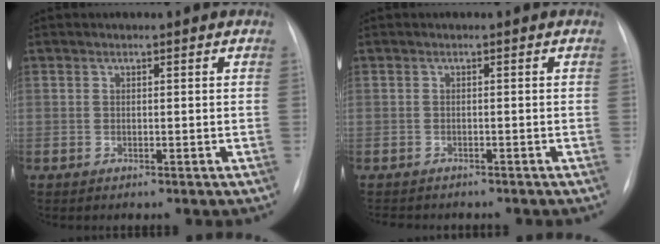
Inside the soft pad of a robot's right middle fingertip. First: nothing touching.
{"total": 5.0, "force": [-4.3, 1.7, 1.8], "torque": [-0.026, -0.005, -0.053]}